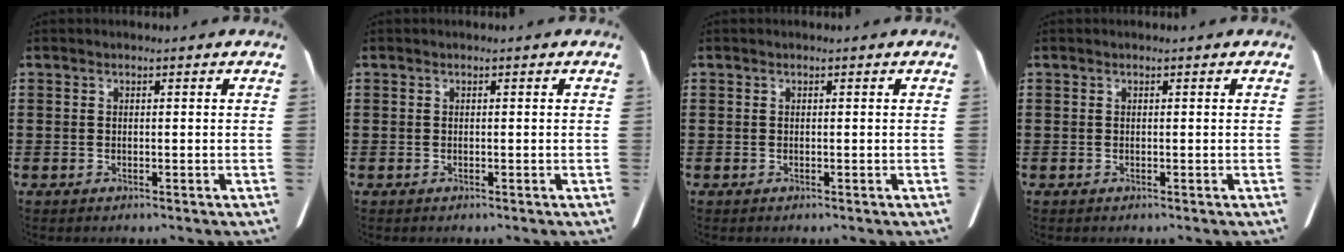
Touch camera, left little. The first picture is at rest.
{"total": 0.0}
{"total": 0.0}
{"total": 0.0}